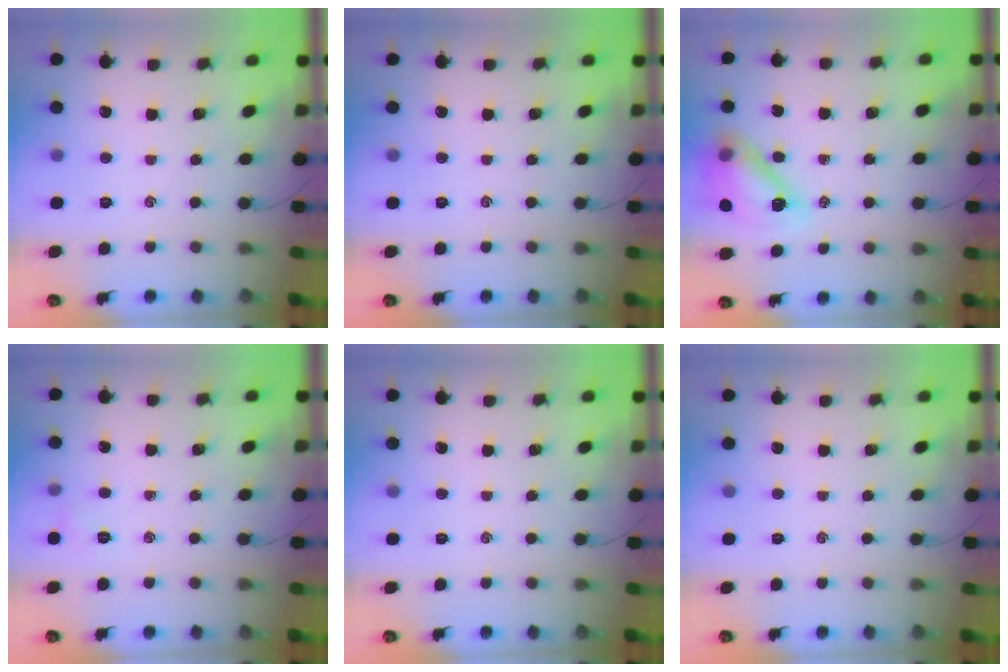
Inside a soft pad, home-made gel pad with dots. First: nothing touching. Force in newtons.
{"total": 0.0}
{"total": 14.4, "press": 13.8, "slide": 4.1}
{"total": 3.8, "press": 3.6, "slide": 1.1}
{"total": 0.0}
{"total": 0.0}